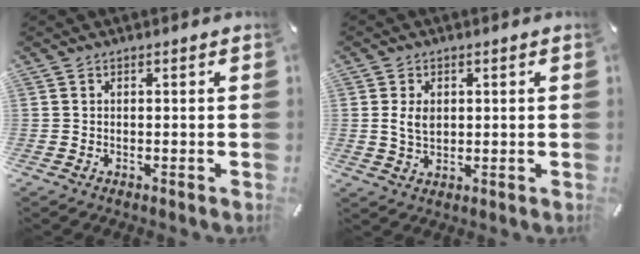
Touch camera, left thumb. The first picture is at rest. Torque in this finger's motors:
{"motor_torque": [0.01, -0.02, -0.23, -0.07, 0.08]}